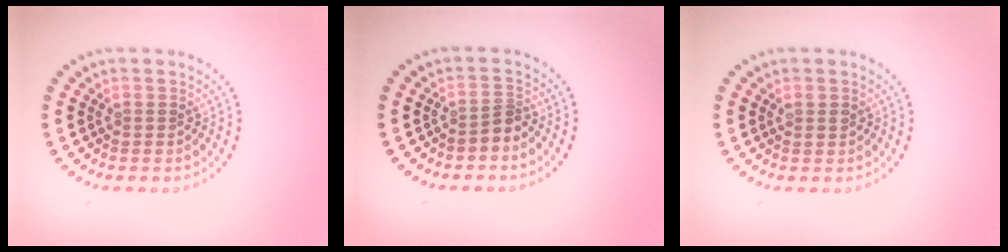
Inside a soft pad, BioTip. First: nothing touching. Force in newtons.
{"total": 1.8, "press": 1.2, "slide": 1.3}
{"total": 0.9, "press": 0.8, "slide": 0.4}